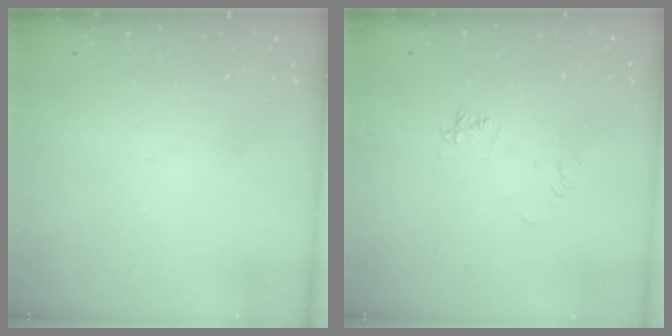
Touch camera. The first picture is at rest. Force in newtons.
{"total": 6.1, "press": 6.0, "slide": 0.7}